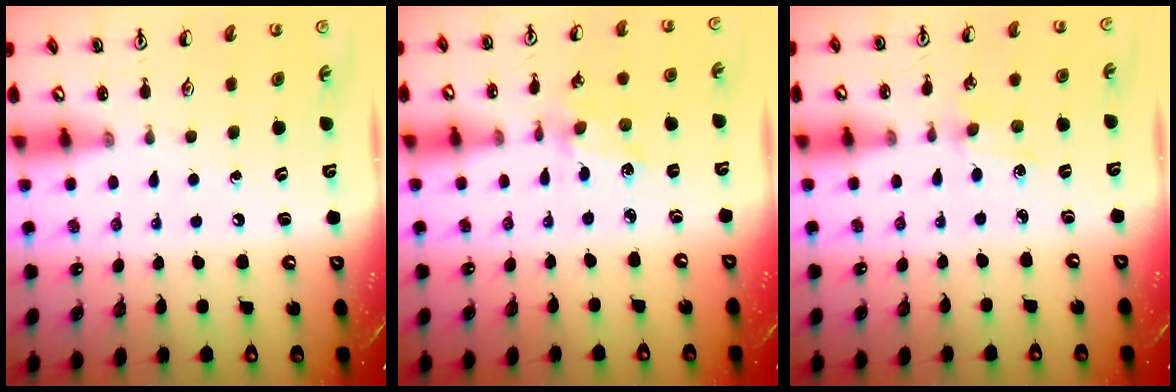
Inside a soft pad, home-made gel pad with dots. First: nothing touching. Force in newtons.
{"total": 1.9, "press": 1.9, "slide": 0.3}
{"total": 1.6, "press": 1.6, "slide": 0.3}